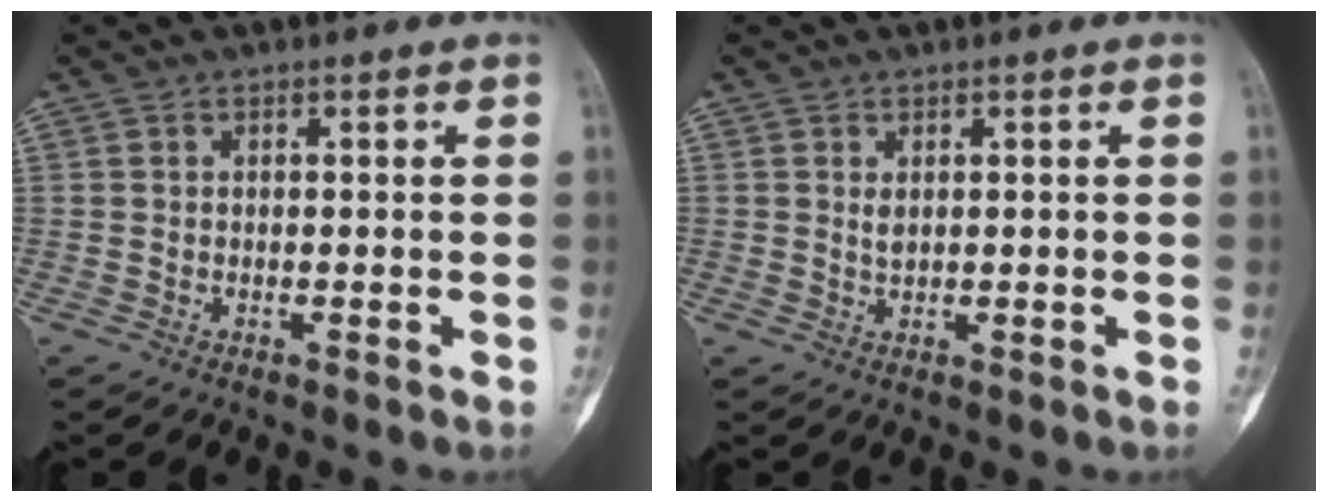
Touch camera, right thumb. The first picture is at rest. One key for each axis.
{"total": 1.3, "fx": 0.5, "fy": 0.8, "fz": 1.0, "tx": -0.014, "ty": -0.002, "tz": 0.013}